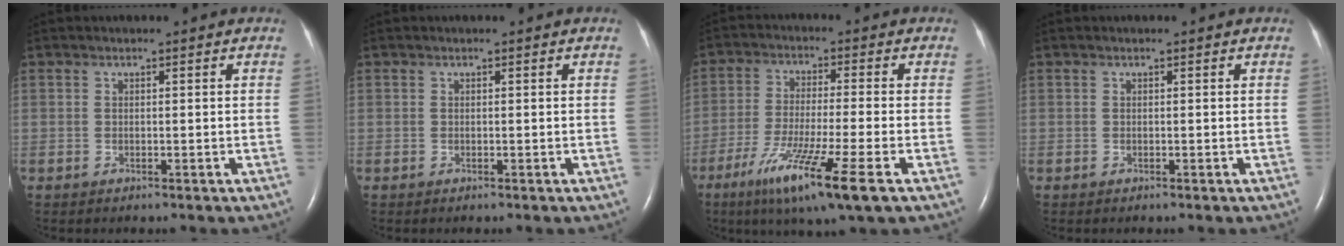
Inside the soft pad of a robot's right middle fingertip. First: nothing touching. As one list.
[{"total": 0.0}, {"total": 12.5, "force": [-6.4, -0.3, 10.8], "torque": [-0.208, -0.041, -0.110]}, {"total": 0.0}]